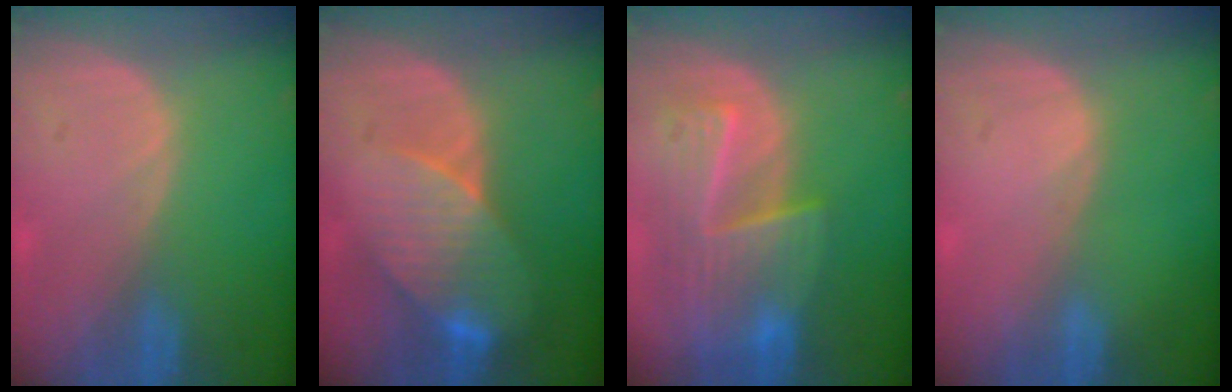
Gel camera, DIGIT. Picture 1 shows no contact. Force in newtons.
{"total": 8.3, "press": 7.6, "slide": 3.4}
{"total": 9.5, "press": 8.4, "slide": 4.5}
{"total": 0.0}